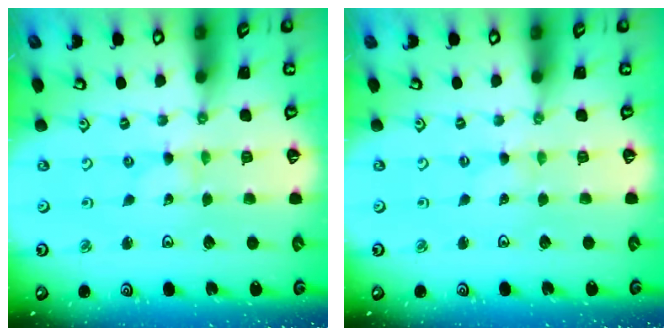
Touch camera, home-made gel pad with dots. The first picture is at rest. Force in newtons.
{"total": 0.0}